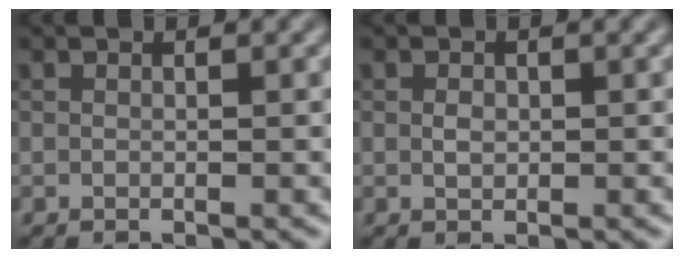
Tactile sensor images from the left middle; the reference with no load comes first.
{"total": 0.9, "force": [0.0, 0.7, 0.7], "torque": [-0.014, -0.002, 0.001]}